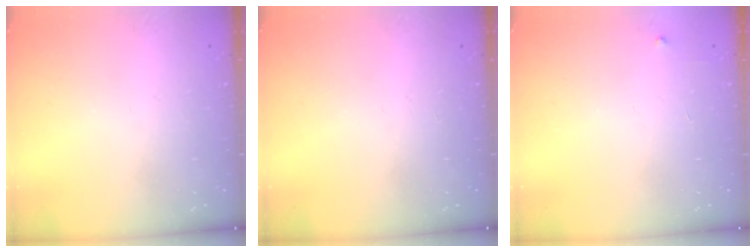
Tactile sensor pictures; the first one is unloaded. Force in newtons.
{"total": 0.0}
{"total": 2.3, "press": 2.3, "slide": 0.3}